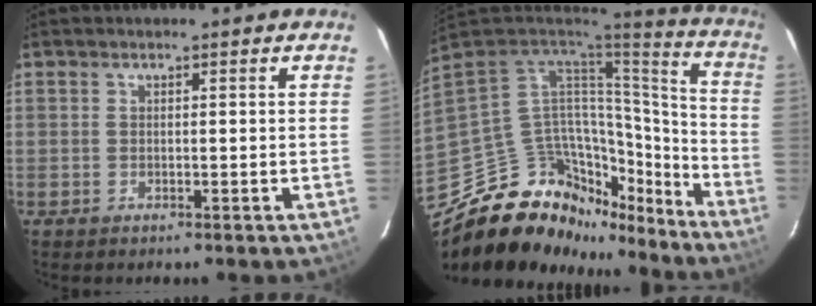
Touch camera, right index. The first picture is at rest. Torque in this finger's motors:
{"motor_torque": [-0.48, -0.83, -0.76, -0.21]}